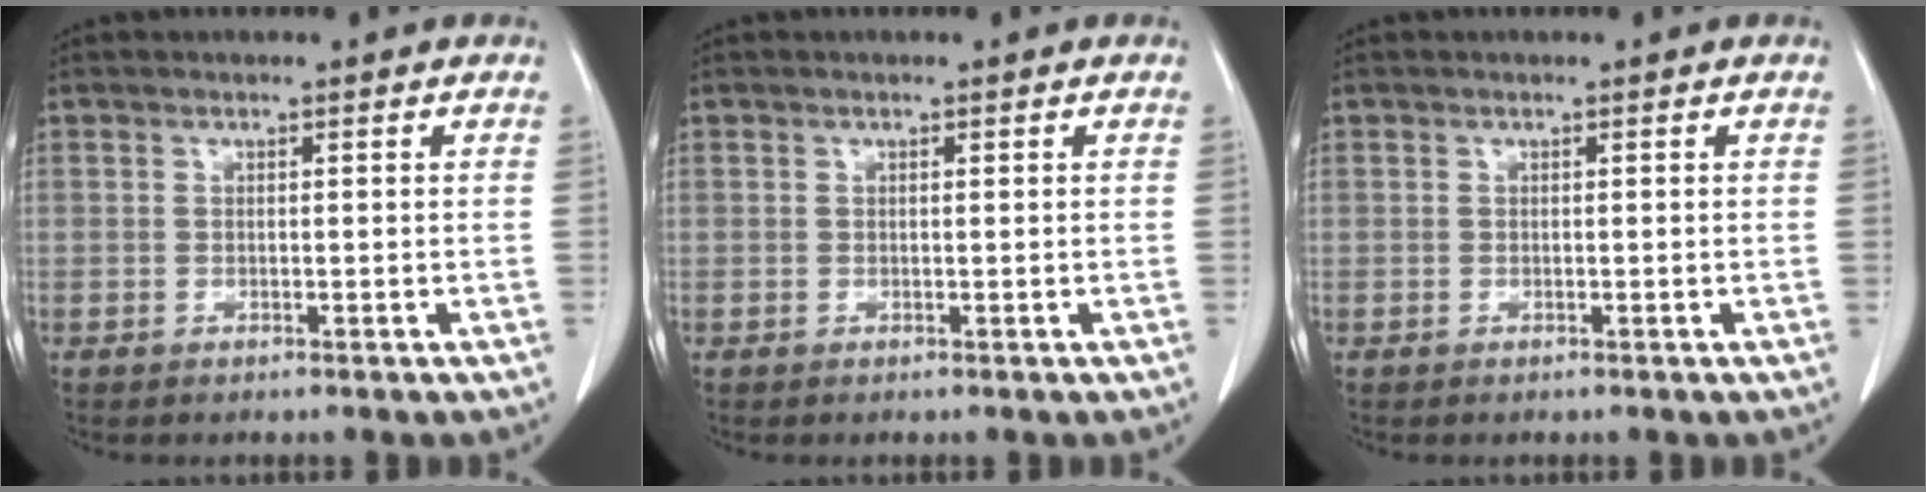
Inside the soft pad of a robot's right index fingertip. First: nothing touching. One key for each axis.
{"total": 0.0}
{"total": 0.0}